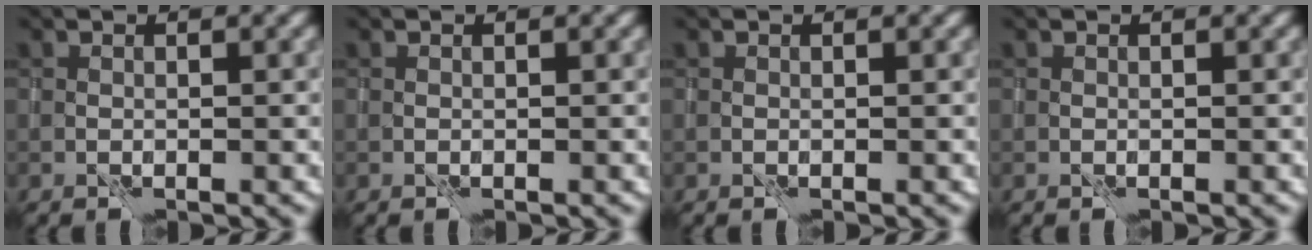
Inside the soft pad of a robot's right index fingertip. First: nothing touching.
{"total": 0.0}
{"total": 0.0}
{"total": 0.0}